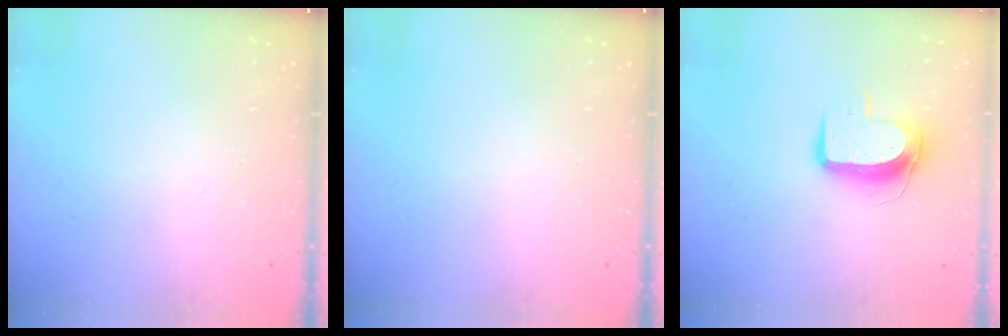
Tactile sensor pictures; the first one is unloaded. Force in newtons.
{"total": 0.0}
{"total": 9.8, "press": 9.7, "slide": 1.0}